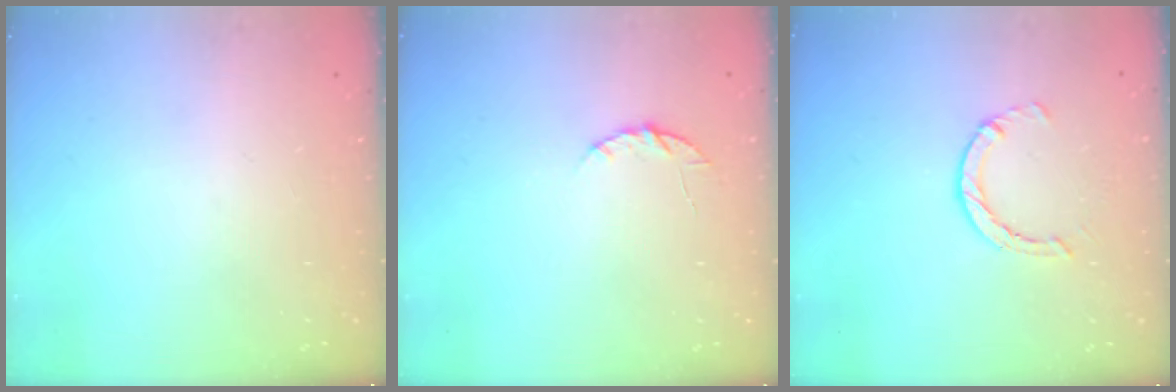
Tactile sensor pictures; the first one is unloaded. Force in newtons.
{"total": 4.3, "press": 4.3, "slide": 0.5}
{"total": 2.5, "press": 2.4, "slide": 0.4}